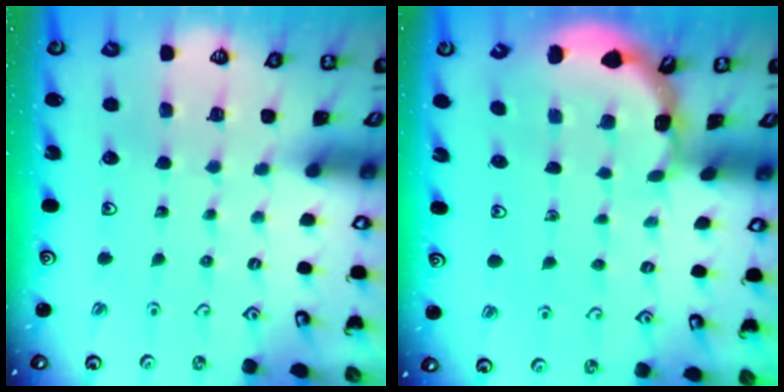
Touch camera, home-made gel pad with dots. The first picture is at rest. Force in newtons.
{"total": 2.2, "press": 2.2, "slide": 0.1}